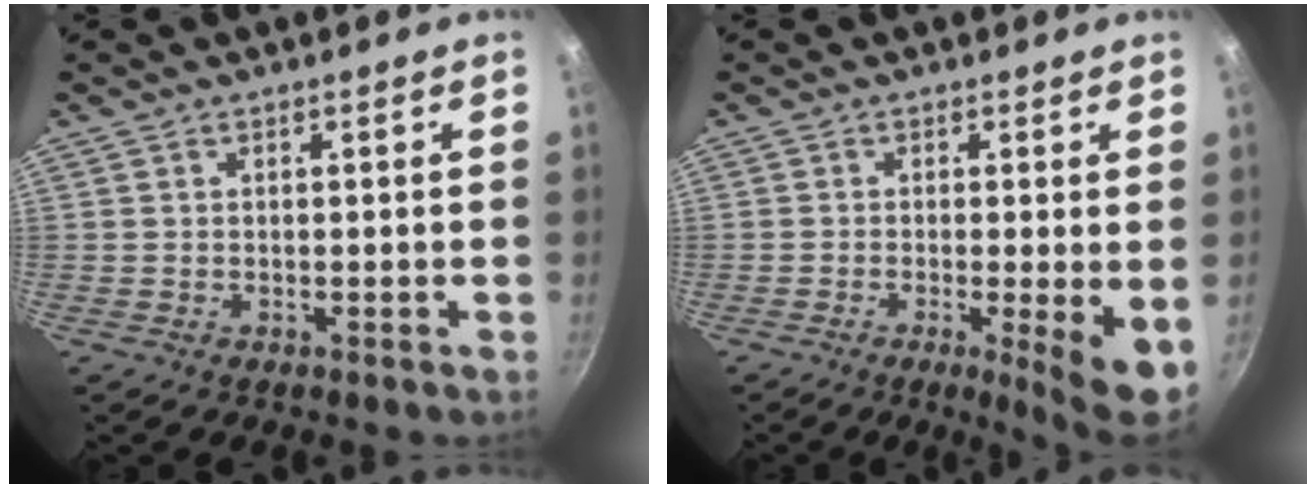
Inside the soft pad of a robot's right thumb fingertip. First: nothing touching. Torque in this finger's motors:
{"motor_torque": [-0.20, 0.62, -0.09, -0.01, 0.03]}